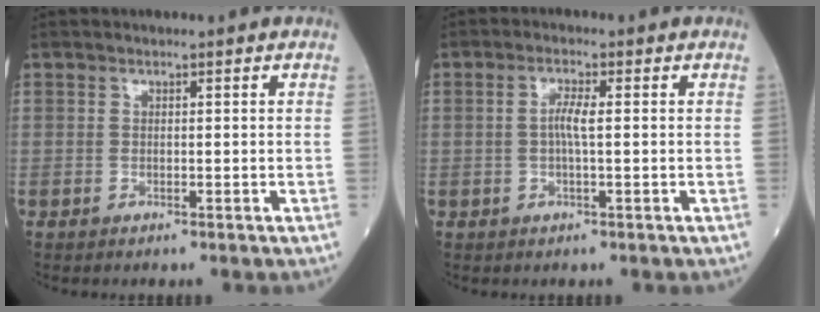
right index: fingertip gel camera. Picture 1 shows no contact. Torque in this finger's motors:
{"motor_torque": [0.05, 0.00, 0.04, 0.01]}